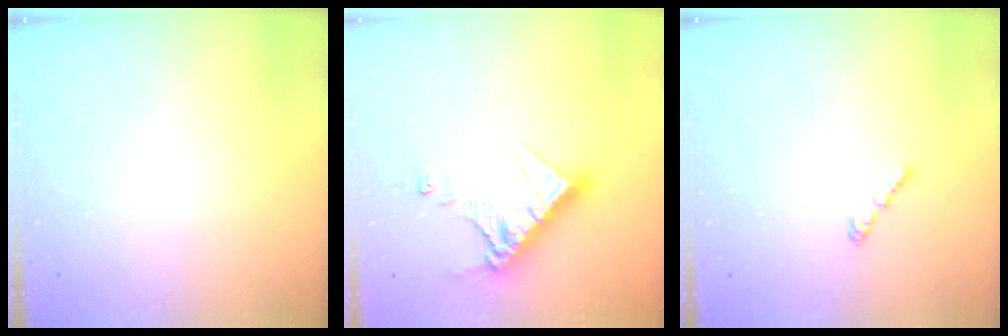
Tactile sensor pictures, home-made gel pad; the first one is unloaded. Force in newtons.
{"total": 13.7, "press": 13.6, "slide": 1.6}
{"total": 1.3, "press": 1.2, "slide": 0.6}